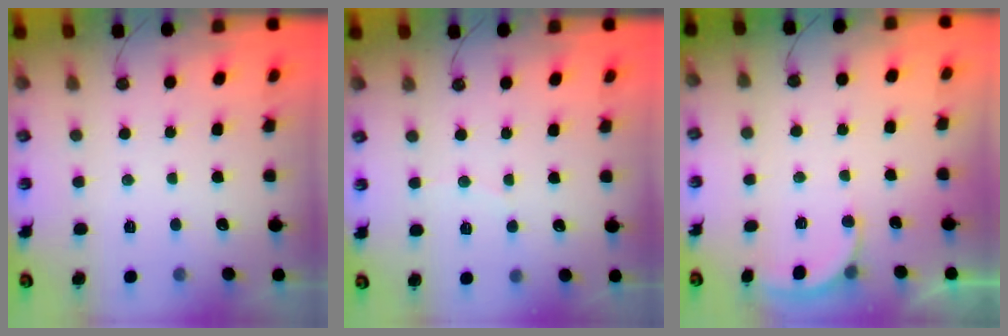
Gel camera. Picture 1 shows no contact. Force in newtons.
{"total": 2.7, "press": 2.7, "slide": 0.3}
{"total": 3.0, "press": 2.9, "slide": 0.7}